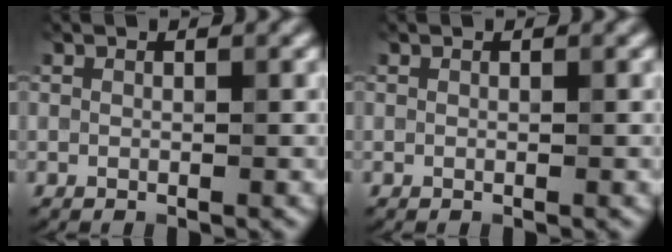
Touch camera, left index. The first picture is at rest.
{"total": 0.0}